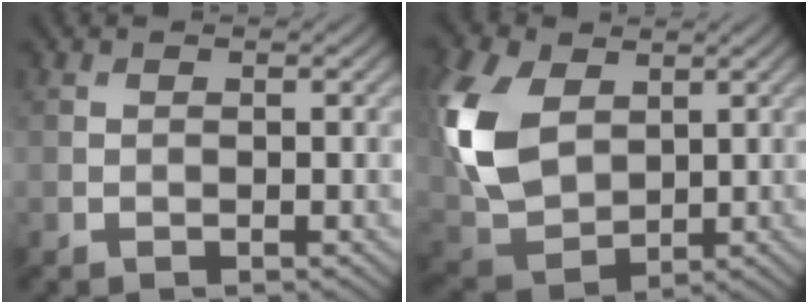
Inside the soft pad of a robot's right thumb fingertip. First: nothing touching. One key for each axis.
{"total": 12.9, "fx": 3.1, "fy": 8.8, "fz": 8.9, "tx": -0.259, "ty": 0.014, "tz": 0.063}